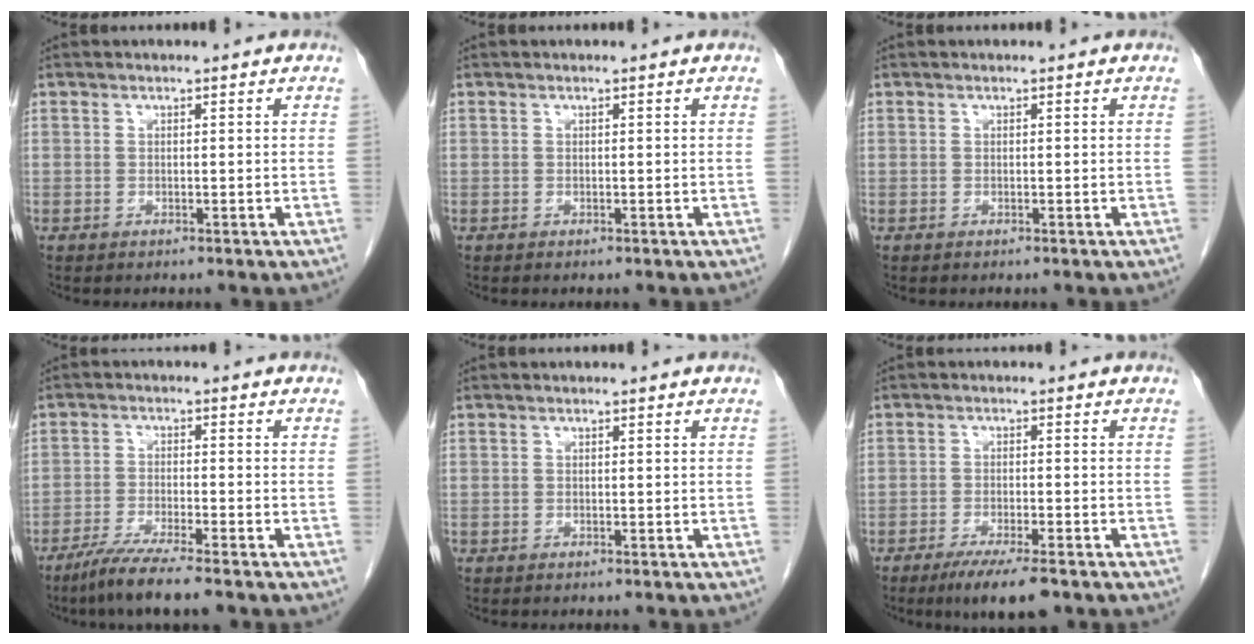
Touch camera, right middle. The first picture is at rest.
{"total": 0.0}
{"total": 0.0}
{"total": 7.0, "force": [-5.3, -0.3, 4.5], "torque": [-0.084, -0.021, -0.095]}
{"total": 0.0}
{"total": 7.0, "force": [-4.9, 0.9, 4.9], "torque": [-0.075, -0.015, -0.076]}